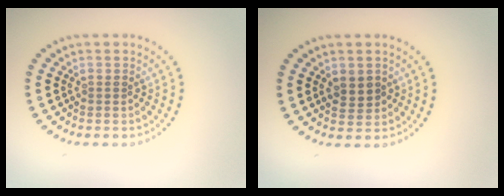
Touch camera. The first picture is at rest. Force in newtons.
{"total": 1.3, "press": 1.2, "slide": 0.6}